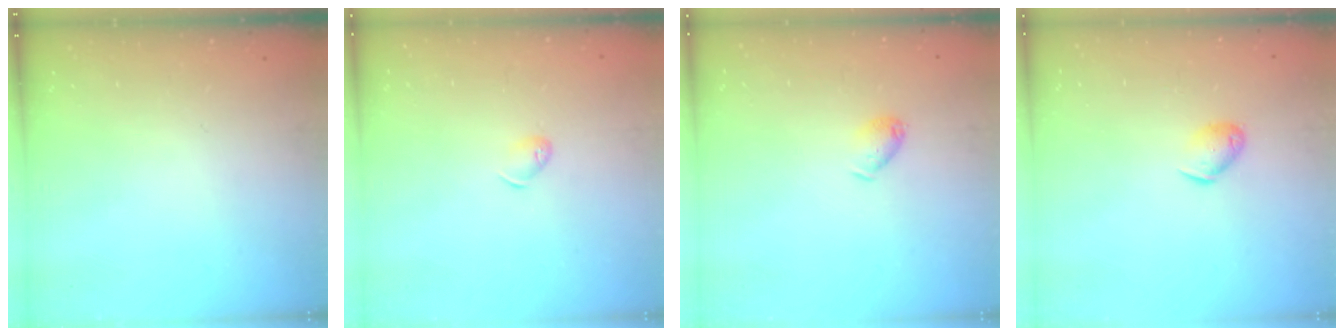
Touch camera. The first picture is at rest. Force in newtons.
{"total": 5.1, "press": 5.1, "slide": 0.8}
{"total": 6.0, "press": 5.9, "slide": 1.2}
{"total": 6.4, "press": 6.4, "slide": 0.5}